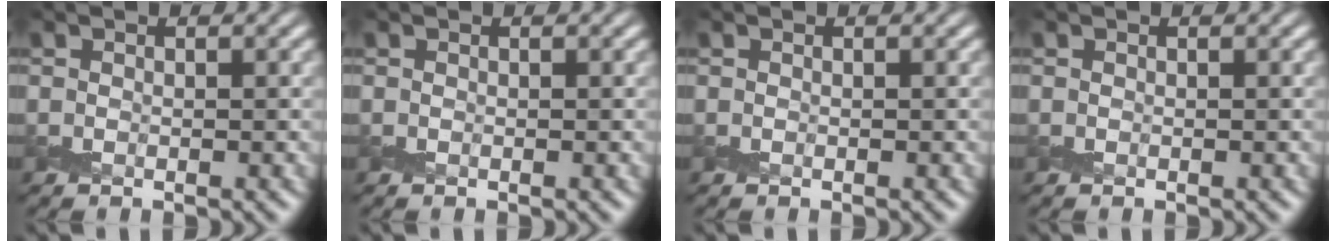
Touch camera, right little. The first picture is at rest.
{"total": 0.0}
{"total": 0.0}
{"total": 0.0}